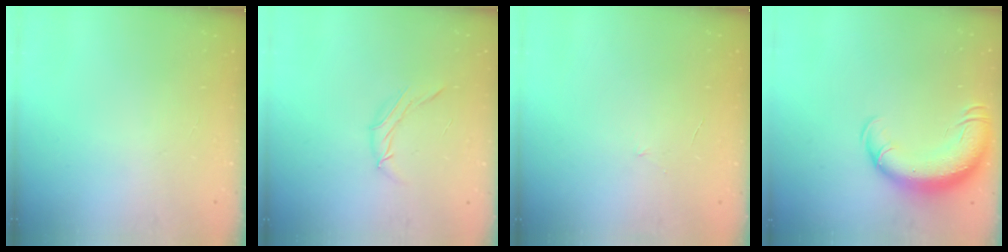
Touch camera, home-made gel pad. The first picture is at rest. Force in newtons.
{"total": 6.6, "press": 6.6, "slide": 0.6}
{"total": 3.6, "press": 3.5, "slide": 0.9}
{"total": 15.1, "press": 14.7, "slide": 3.6}